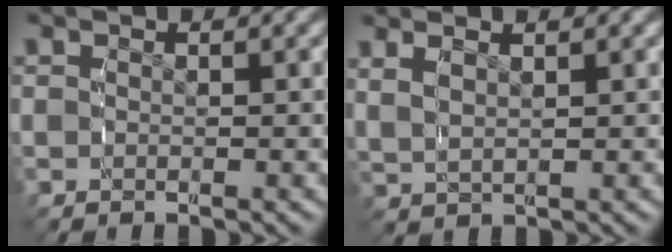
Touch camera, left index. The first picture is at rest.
{"total": 2.5, "force": [1.6, 1.1, 1.6], "torque": [-0.033, 0.003, 0.037]}